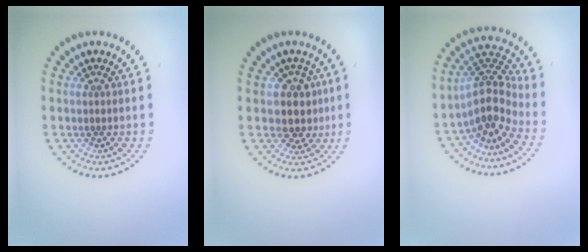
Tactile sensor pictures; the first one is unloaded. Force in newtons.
{"total": 3.2, "press": 2.7, "slide": 1.6}
{"total": 4.3, "press": 3.2, "slide": 2.9}